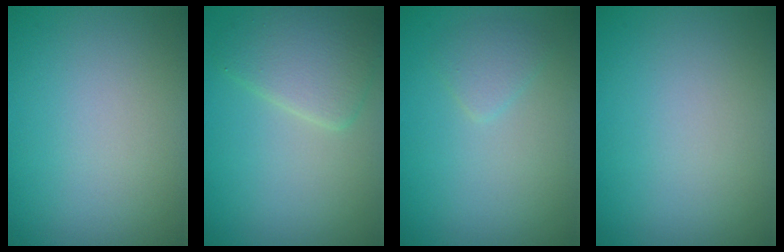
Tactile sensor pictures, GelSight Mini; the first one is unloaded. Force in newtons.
{"total": 3.7, "press": 3.7, "slide": 0.2}
{"total": 1.4, "press": 1.4, "slide": 0.0}
{"total": 0.0}